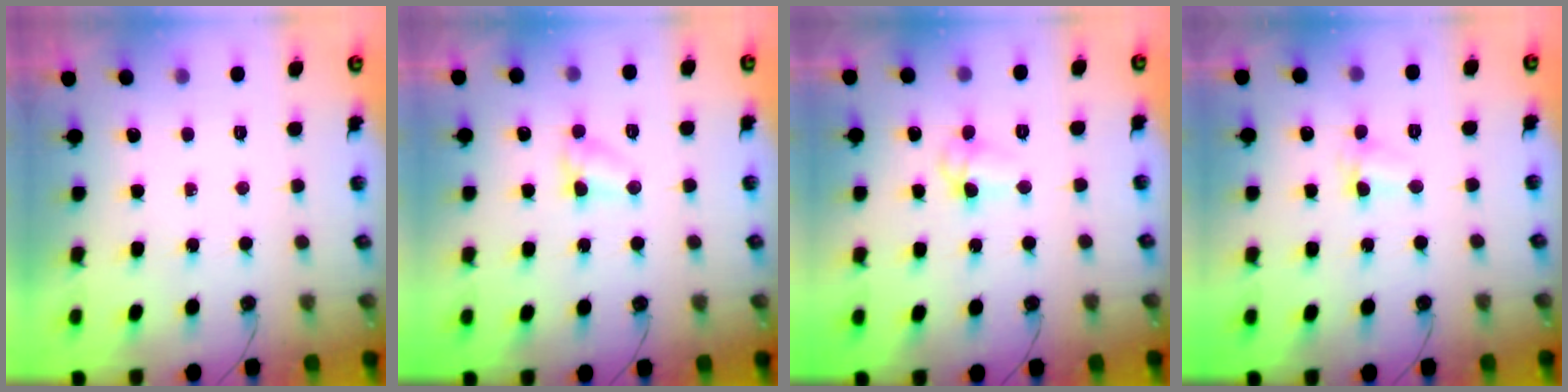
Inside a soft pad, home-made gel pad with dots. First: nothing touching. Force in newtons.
{"total": 3.9, "press": 3.8, "slide": 0.5}
{"total": 6.0, "press": 4.8, "slide": 3.6}
{"total": 1.9, "press": 1.8, "slide": 0.5}